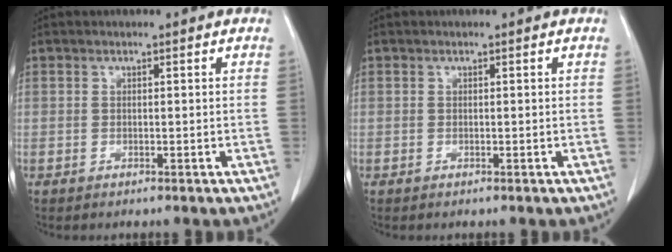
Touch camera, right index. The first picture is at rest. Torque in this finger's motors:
{"motor_torque": [-0.01, 0.00, 0.01, 0.00]}